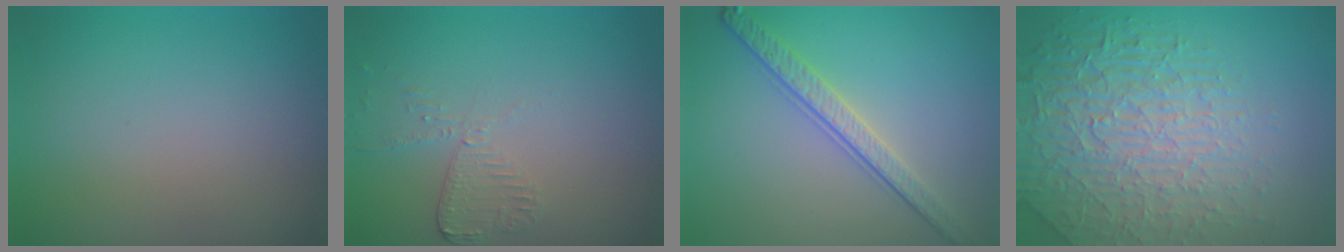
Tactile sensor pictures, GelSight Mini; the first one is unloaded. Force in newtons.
{"total": 1.9, "press": 1.9, "slide": 0.4}
{"total": 3.5, "press": 2.8, "slide": 2.0}
{"total": 7.8, "press": 5.9, "slide": 5.1}